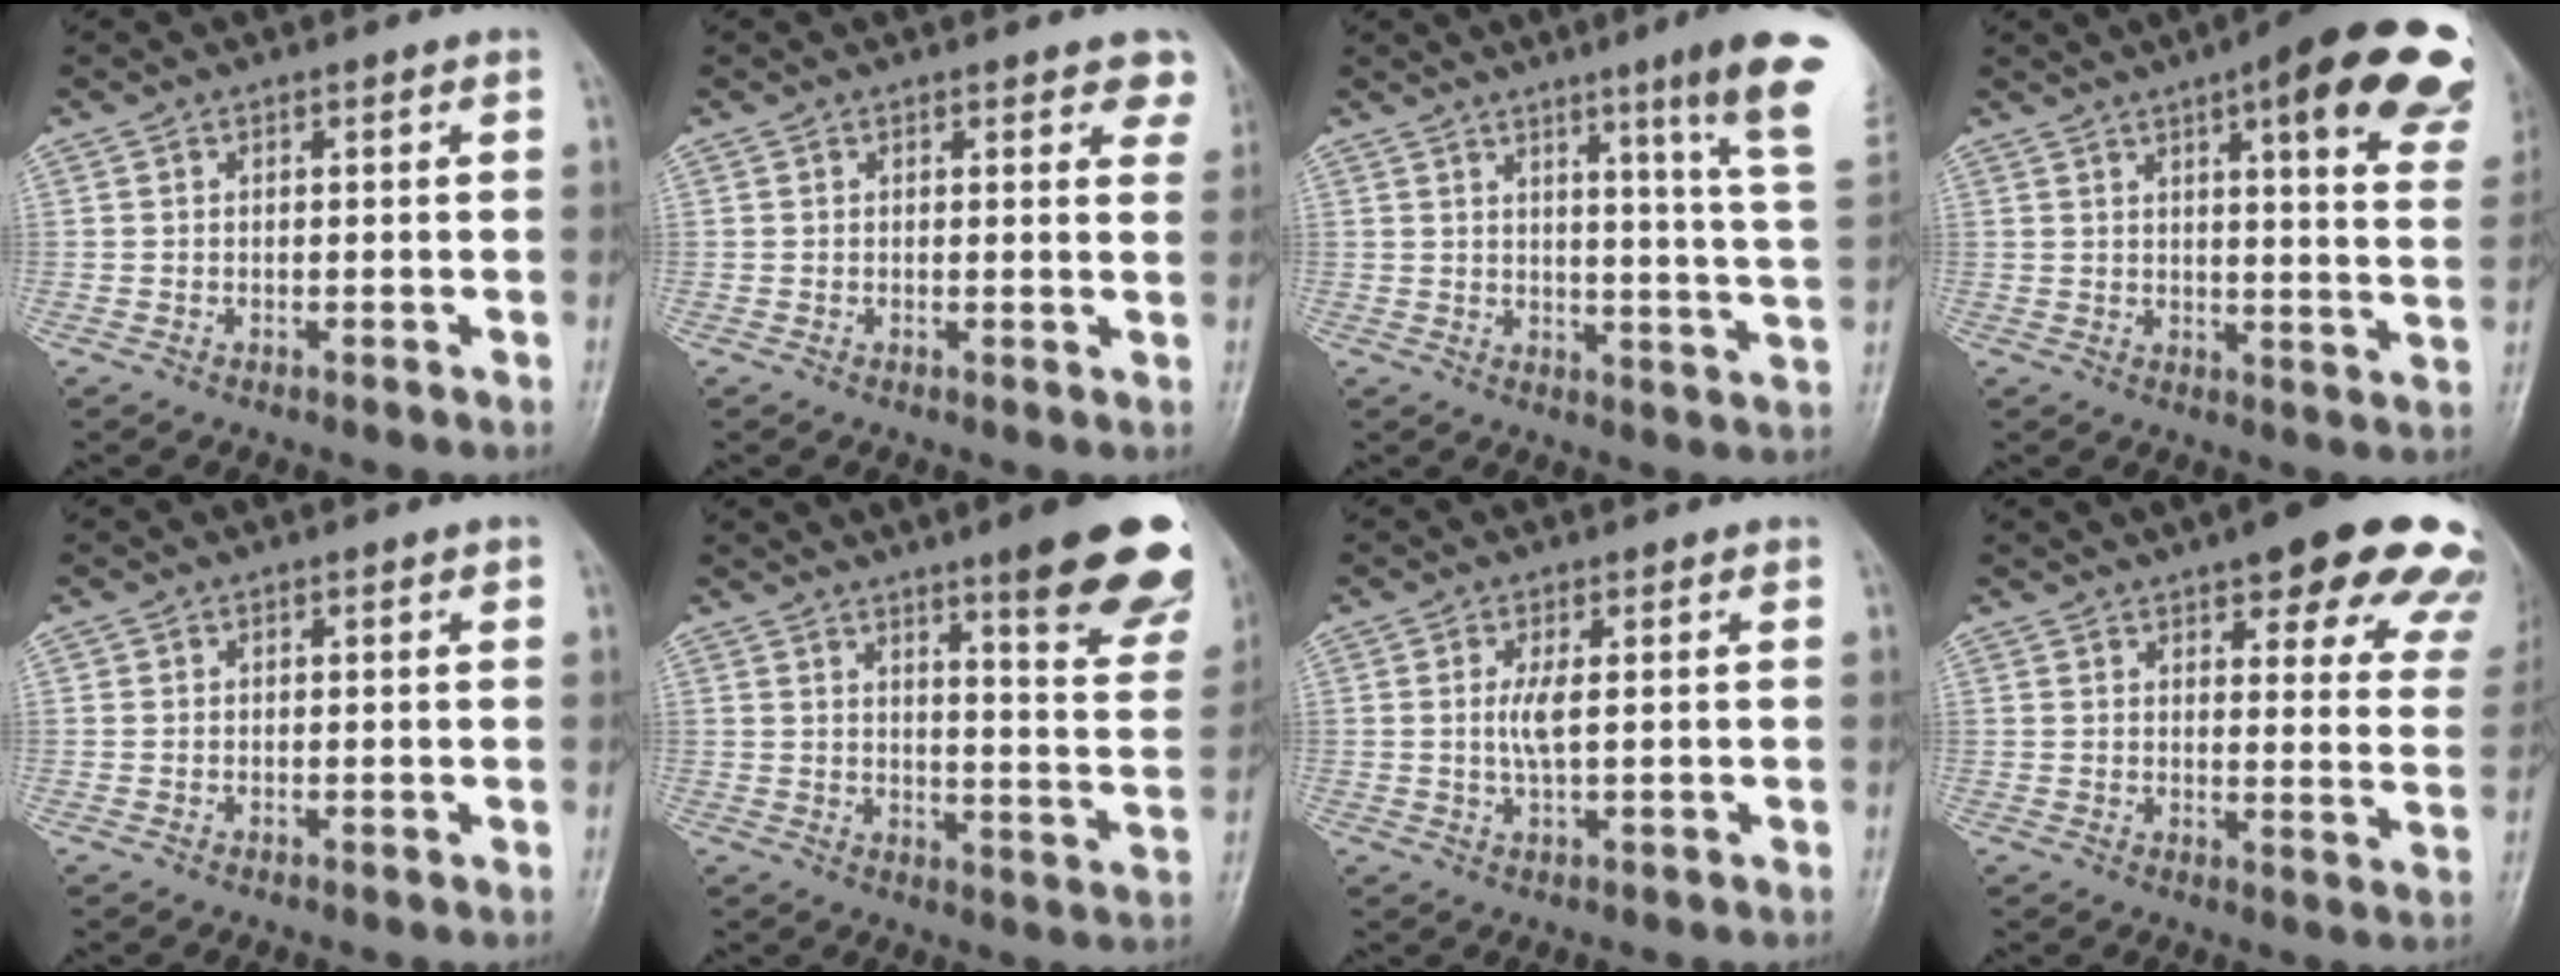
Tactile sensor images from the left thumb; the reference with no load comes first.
{"total": 4.7, "force": [3.4, 1.9, 2.8], "torque": [-0.001, -0.010, 0.028]}
{"total": 15.6, "force": [9.0, -0.4, 12.8], "torque": [-0.157, -0.060, 0.102]}
{"total": 23.4, "force": [13.2, 5.7, 18.5], "torque": [-0.202, -0.032, 0.151]}
{"total": 0.7, "force": [0.4, 0.4, 0.4], "torque": [-0.001, -0.002, 0.004]}
{"total": 20.0, "force": [12.6, 3.4, 15.2], "torque": [-0.162, -0.065, 0.161]}
{"total": 3.1, "force": [0.6, 0.6, 3.0], "torque": [-0.065, -0.005, 0.014]}
{"total": 21.6, "force": [14.3, 6.3, 14.9], "torque": [-0.146, -0.044, 0.159]}